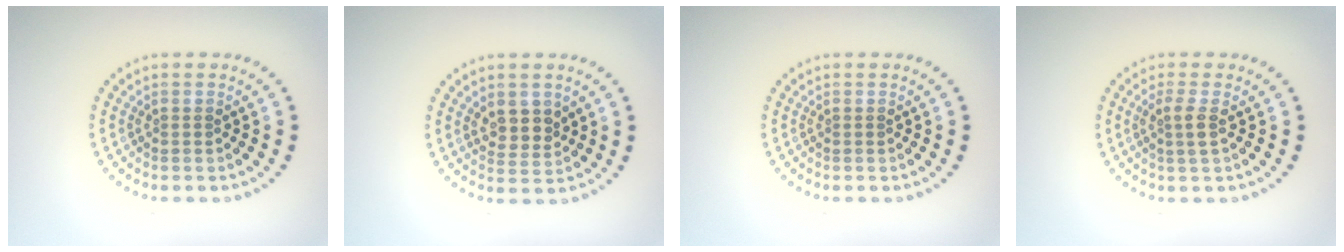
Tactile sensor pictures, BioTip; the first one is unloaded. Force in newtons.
{"total": 2.5, "press": 2.3, "slide": 1.0}
{"total": 0.0}
{"total": 1.5, "press": 1.3, "slide": 0.7}